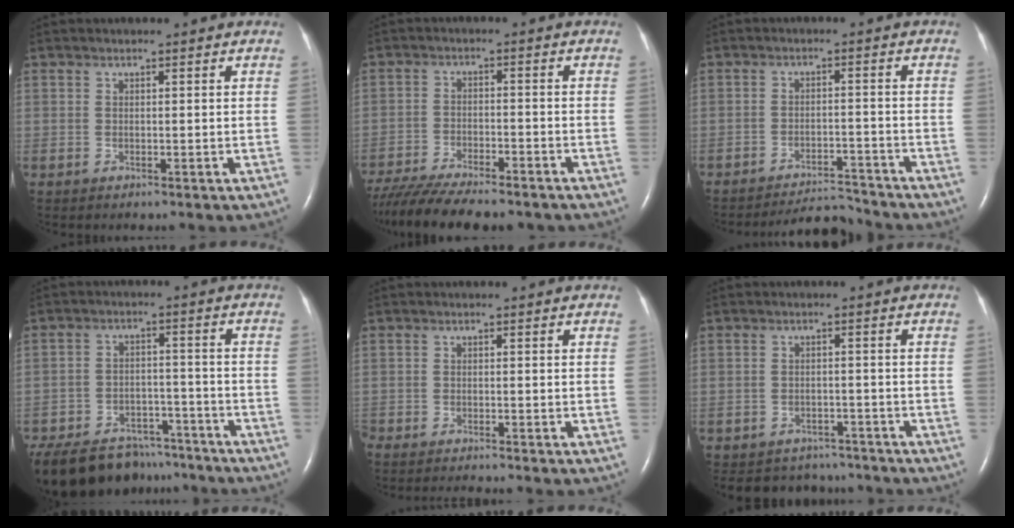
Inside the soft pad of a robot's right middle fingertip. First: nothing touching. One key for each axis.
{"total": 15.4, "fx": -13.1, "fy": 2.9, "fz": 7.5, "tx": -0.138, "ty": -0.021, "tz": -0.201}
{"total": 5.8, "fx": -5.8, "fy": 0.1, "fz": -0.3, "tx": 0.001, "ty": -0.002, "tz": -0.095}
{"total": 18.6, "fx": -15.3, "fy": 8.1, "fz": 6.7, "tx": -0.163, "ty": -0.016, "tz": -0.223}
{"total": 3.9, "fx": -3.7, "fy": -0.3, "fz": 1.3, "tx": -0.017, "ty": -0.012, "tz": -0.059}
{"total": 7.4, "fx": -6.7, "fy": 3.0, "fz": 0.2, "tx": -0.004, "ty": 0.013, "tz": -0.083}